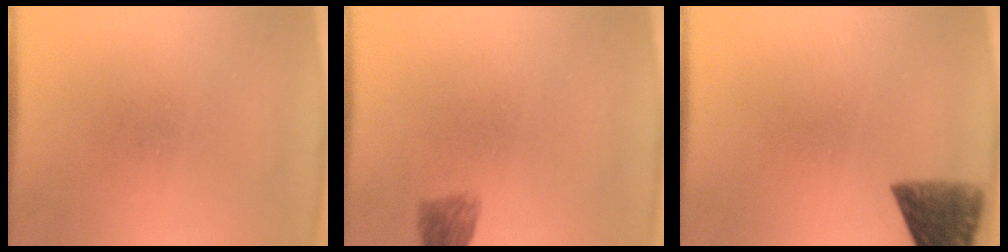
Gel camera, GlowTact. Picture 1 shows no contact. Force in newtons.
{"total": 2.9}
{"total": 8.2}